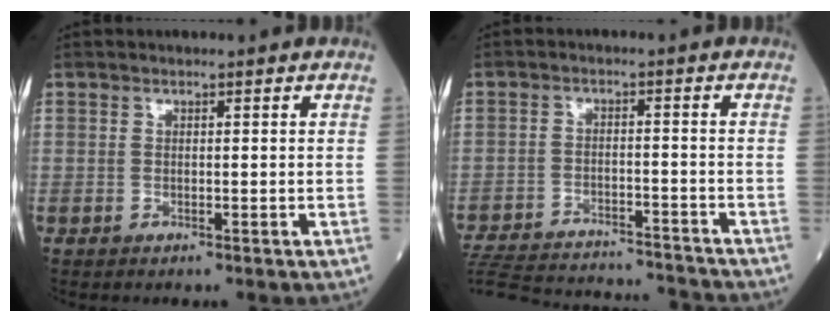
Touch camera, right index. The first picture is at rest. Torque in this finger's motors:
{"motor_torque": [-2.14, 0.00, -1.05, -0.21]}